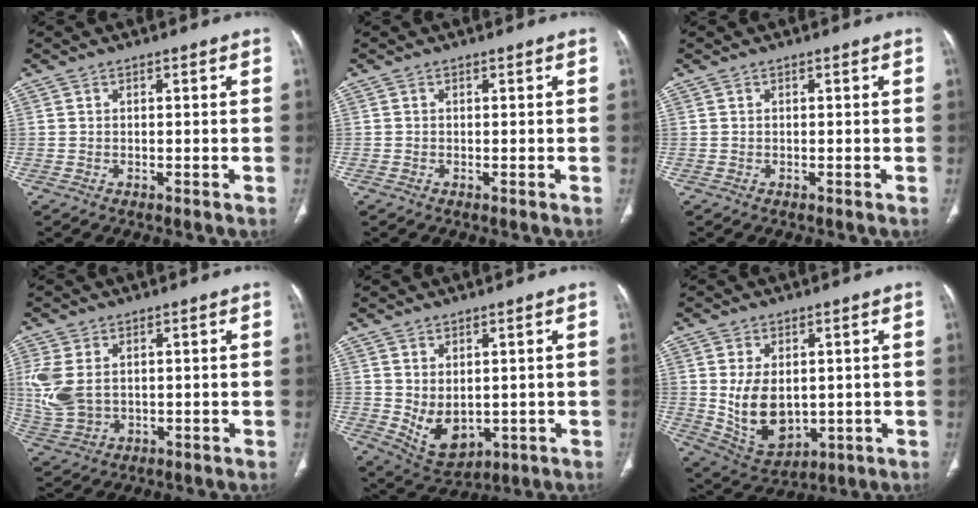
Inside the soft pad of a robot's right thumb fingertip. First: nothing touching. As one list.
[{"total": 0.0}, {"total": 0.0}, {"total": 8.9, "force": [1.6, 6.0, 6.4], "torque": [-0.159, -0.003, 0.048]}, {"total": 8.0, "force": [0.0, 5.1, 6.1], "torque": [-0.089, -0.009, 0.030]}, {"total": 11.2, "force": [0.4, 7.4, 8.4], "torque": [-0.129, -0.011, 0.036]}]